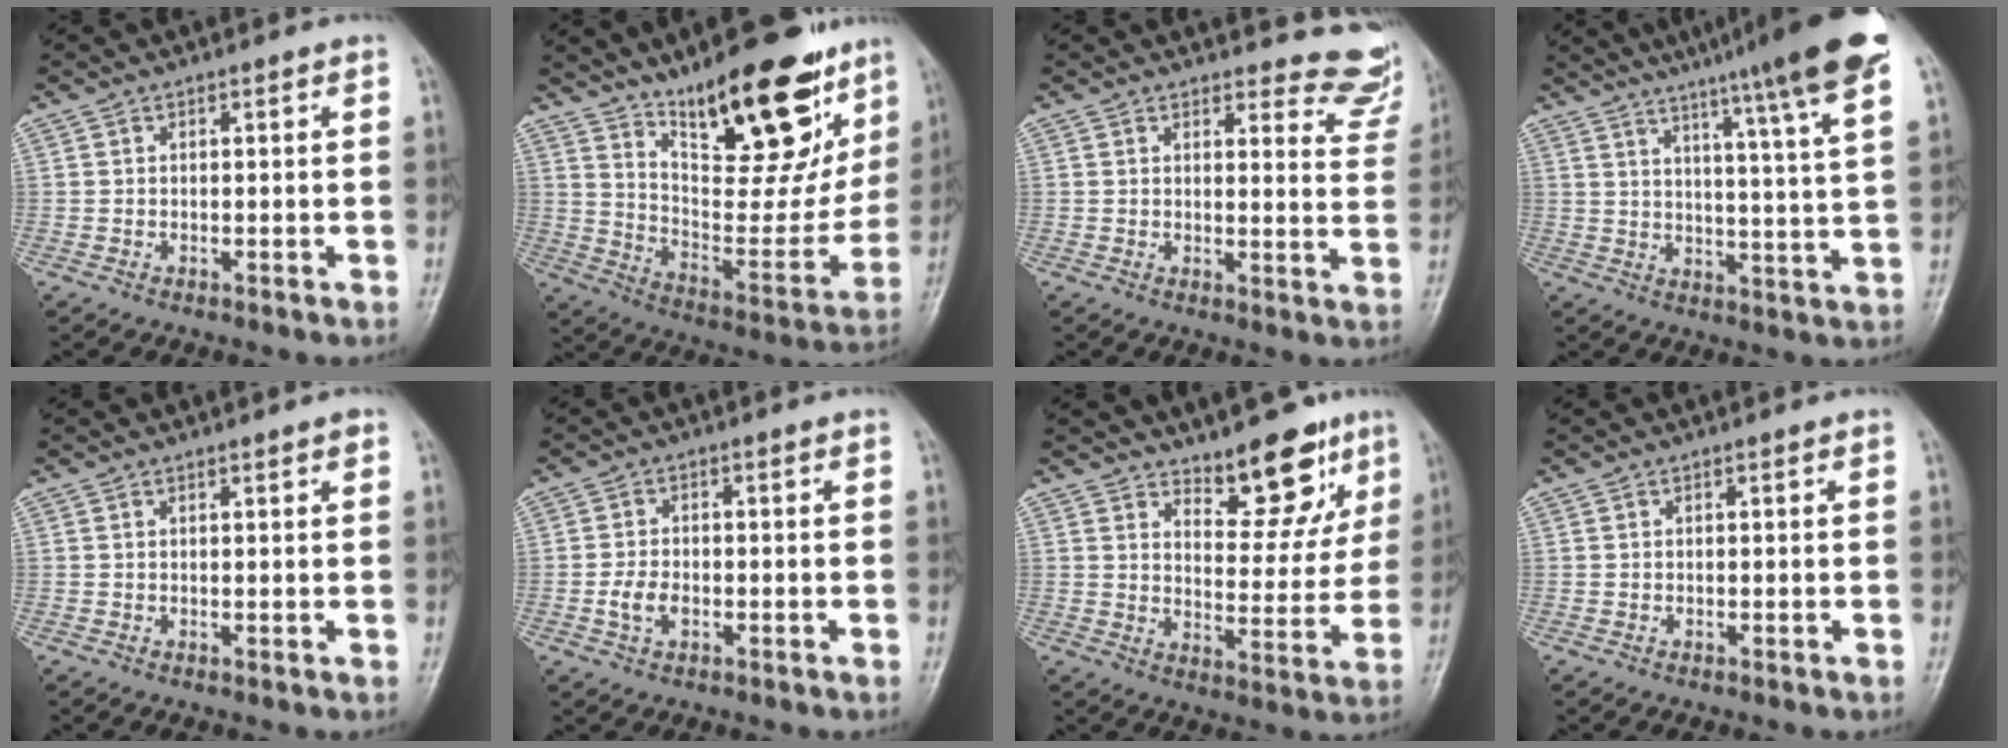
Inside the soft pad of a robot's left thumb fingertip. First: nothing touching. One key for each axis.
{"total": 26.1, "fx": 16.9, "fy": 9.5, "fz": 17.5, "tx": -0.209, "ty": -0.086, "tz": 0.269}
{"total": 9.9, "fx": 9.5, "fy": 2.6, "fz": 0.6, "tx": 0.037, "ty": -0.091, "tz": 0.078}
{"total": 17.7, "fx": 12.6, "fy": -0.1, "fz": 12.4, "tx": -0.169, "ty": -0.055, "tz": 0.161}
{"total": 1.0, "fx": 0.8, "fy": 0.1, "fz": 0.6, "tx": -0.004, "ty": -0.005, "tz": 0.011}
{"total": 3.6, "fx": -0.9, "fy": 2.3, "fz": 2.6, "tx": -0.052, "ty": 0.005, "tz": -0.017}
{"total": 11.5, "fx": 8.3, "fy": 4.7, "fz": 6.3, "tx": -0.044, "ty": -0.061, "tz": 0.128}
{"total": 0.0}